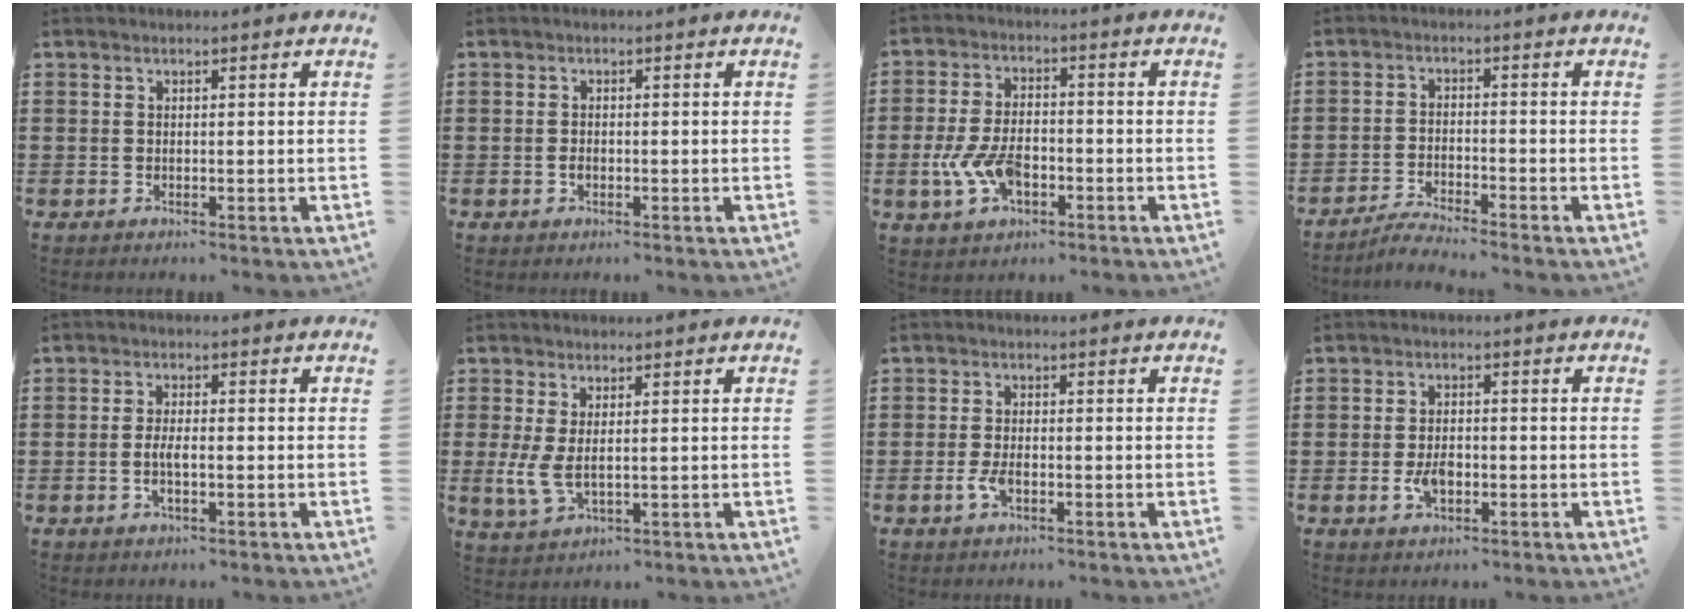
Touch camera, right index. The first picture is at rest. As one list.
[{"total": 0.7, "force": [-0.4, 0.3, 0.5], "torque": [-0.012, -0.003, -0.006]}, {"total": 7.5, "force": [-2.6, 4.1, 5.7], "torque": [-0.137, 0.002, -0.053]}, {"total": 3.0, "force": [-2.9, -0.2, 0.5], "torque": [-0.013, 0.004, -0.060]}, {"total": 3.0, "force": [-0.7, 1.1, 2.8], "torque": [-0.057, 0.000, -0.015]}, {"total": 4.2, "force": [0.5, 2.0, 3.7], "torque": [-0.096, -0.006, 0.005]}, {"total": 2.8, "force": [-1.0, 1.2, 2.3], "torque": [-0.055, -0.005, -0.021]}, {"total": 3.6, "force": [-1.0, 1.9, 2.9], "torque": [-0.059, 0.002, -0.019]}]